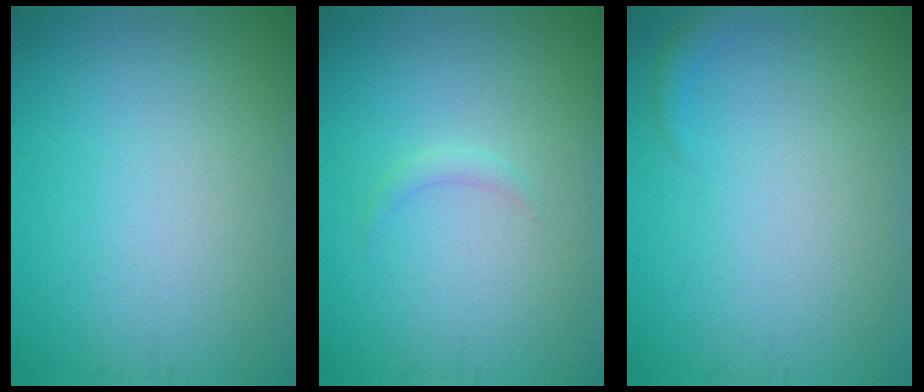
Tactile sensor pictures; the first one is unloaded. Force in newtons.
{"total": 0.8, "press": 0.8, "slide": 0.0}
{"total": 0.9, "press": 0.9, "slide": 0.1}